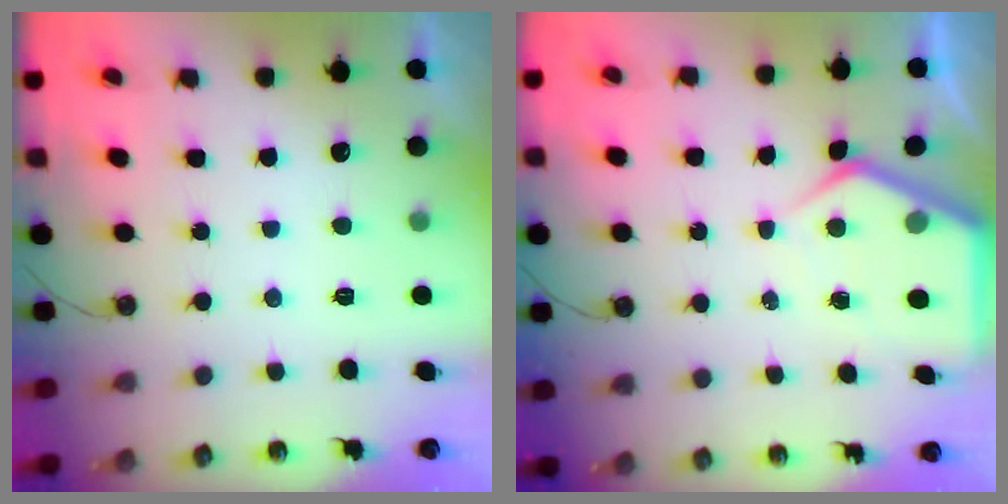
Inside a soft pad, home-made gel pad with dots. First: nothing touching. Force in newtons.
{"total": 6.5, "press": 6.5, "slide": 0.5}